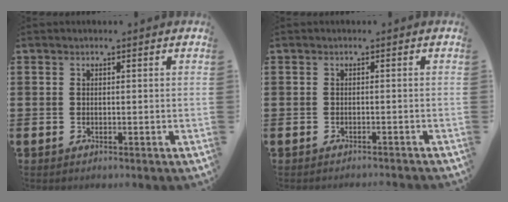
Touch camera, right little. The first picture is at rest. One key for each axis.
{"total": 0.0}